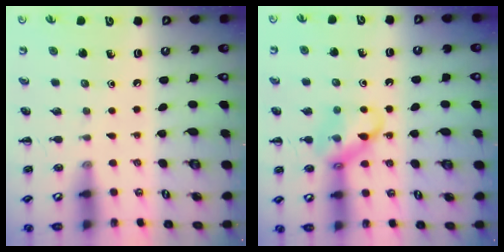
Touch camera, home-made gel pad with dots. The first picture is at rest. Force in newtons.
{"total": 13.7, "press": 13.5, "slide": 2.1}